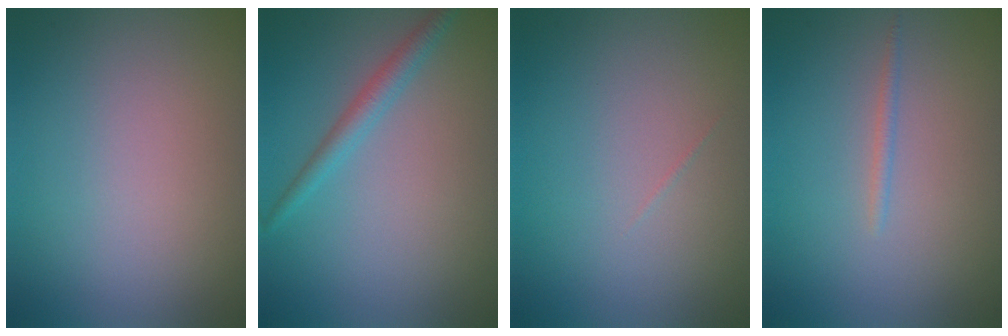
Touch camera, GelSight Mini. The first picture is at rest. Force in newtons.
{"total": 1.9, "press": 1.9, "slide": 0.1}
{"total": 0.0}
{"total": 0.7, "press": 0.7, "slide": 0.1}